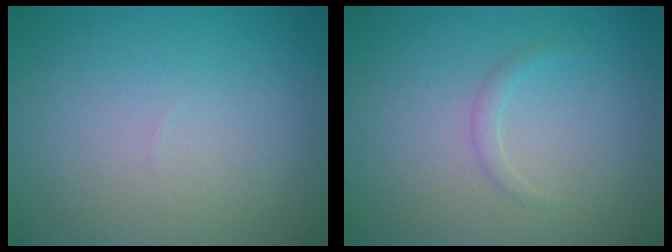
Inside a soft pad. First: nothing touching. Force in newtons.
{"total": 0.9, "press": 0.9, "slide": 0.0}